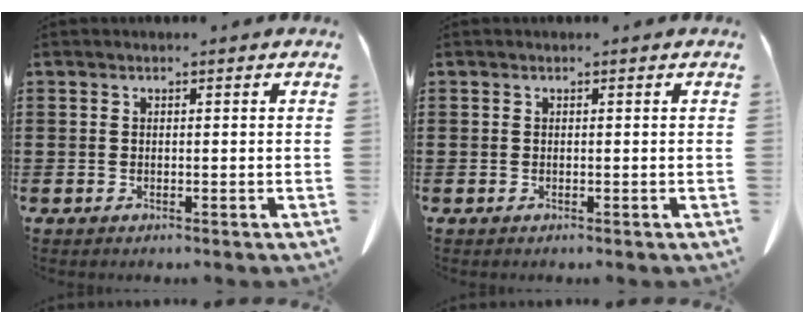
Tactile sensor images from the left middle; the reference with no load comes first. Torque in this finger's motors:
{"motor_torque": [0.00, 0.00, 0.00, 0.00]}